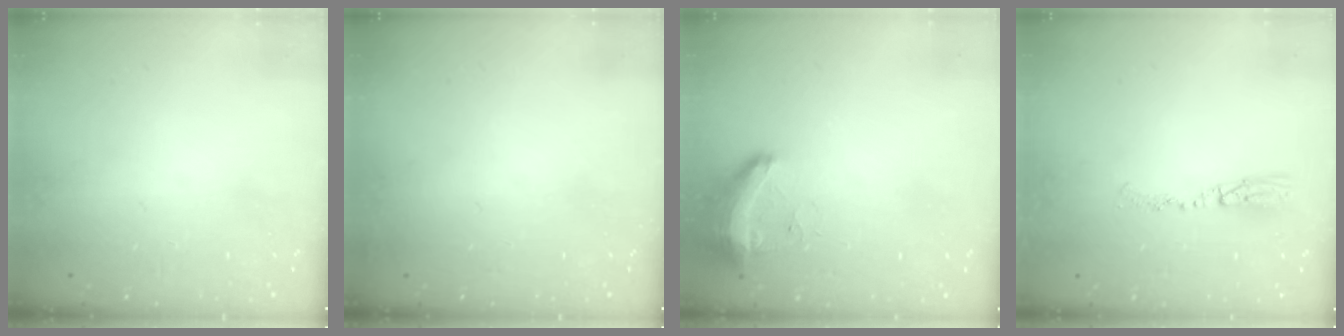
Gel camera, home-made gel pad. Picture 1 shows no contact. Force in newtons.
{"total": 2.8, "press": 2.2, "slide": 1.7}
{"total": 10.2, "press": 9.3, "slide": 4.2}
{"total": 5.6, "press": 5.3, "slide": 1.9}